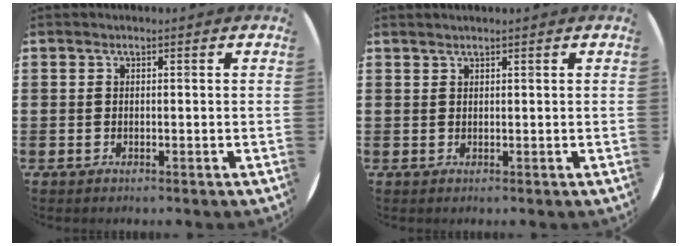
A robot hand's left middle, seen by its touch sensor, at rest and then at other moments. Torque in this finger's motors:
{"motor_torque": [0.04, -0.36, -0.02, -0.01]}